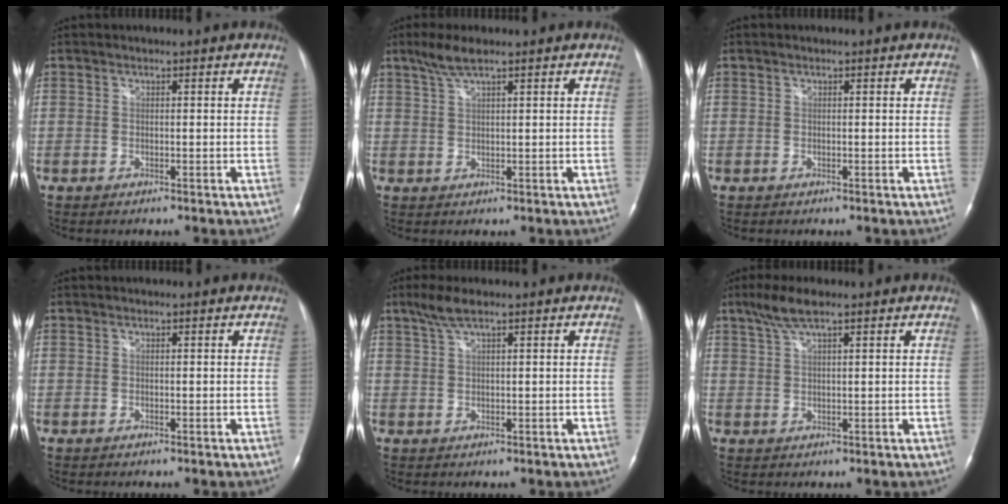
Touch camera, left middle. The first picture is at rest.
{"total": 3.7, "force": [2.7, 0.2, 2.5], "torque": [-0.062, 0.007, 0.057]}
{"total": 0.0}
{"total": 0.0}
{"total": 3.4, "force": [2.3, 0.3, 2.4], "torque": [-0.061, 0.011, 0.050]}
{"total": 4.5, "force": [3.0, 0.4, 3.2], "torque": [-0.075, 0.011, 0.062]}